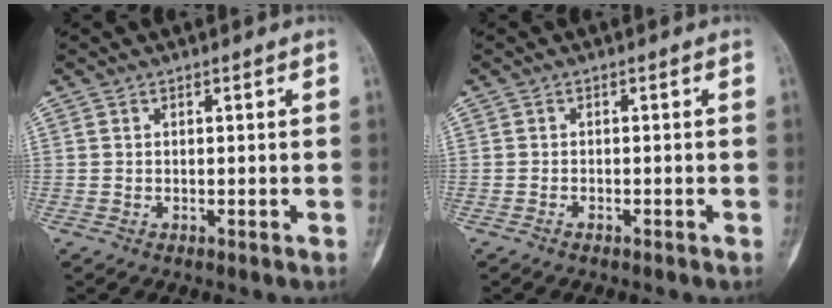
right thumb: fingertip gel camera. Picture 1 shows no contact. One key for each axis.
{"total": 0.7, "fx": -0.6, "fy": 0.2, "fz": 0.4, "tx": -0.010, "ty": 0.005, "tz": -0.011}